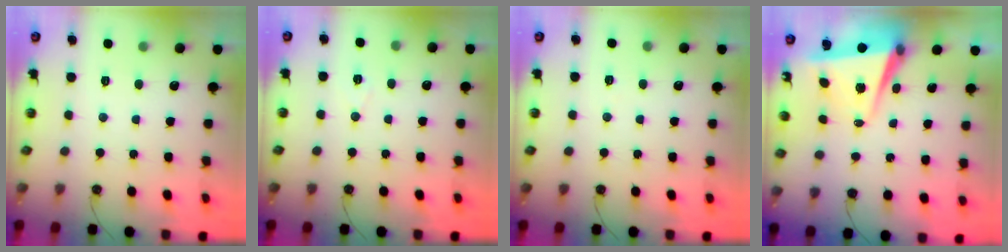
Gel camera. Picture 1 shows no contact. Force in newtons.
{"total": 5.6, "press": 3.4, "slide": 4.4}
{"total": 4.6, "press": 1.9, "slide": 4.2}
{"total": 5.8, "press": 5.5, "slide": 1.8}